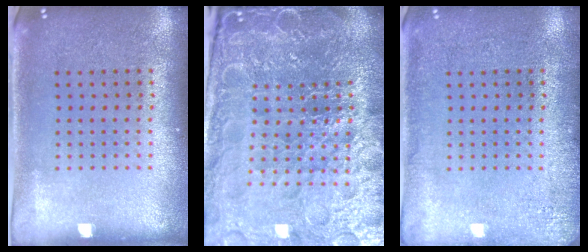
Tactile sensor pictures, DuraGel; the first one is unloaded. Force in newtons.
{"total": 6.9, "press": 6.0, "slide": 3.3}
{"total": 2.0, "press": 2.0, "slide": 0.3}